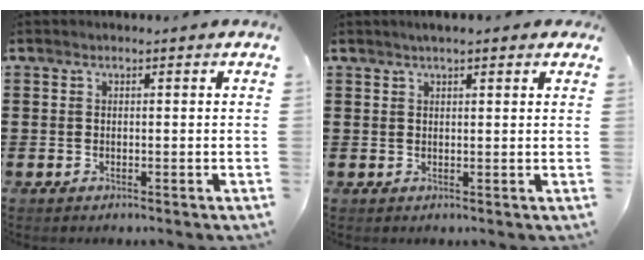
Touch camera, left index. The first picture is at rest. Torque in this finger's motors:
{"motor_torque": [0.77, -0.35, 0.24, 0.06]}